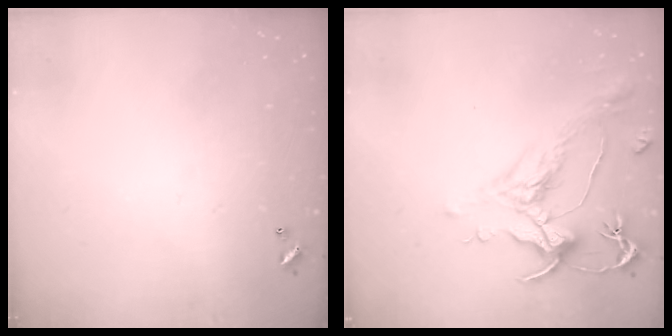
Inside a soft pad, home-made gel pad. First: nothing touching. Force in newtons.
{"total": 1.6, "press": 0.7, "slide": 1.4}